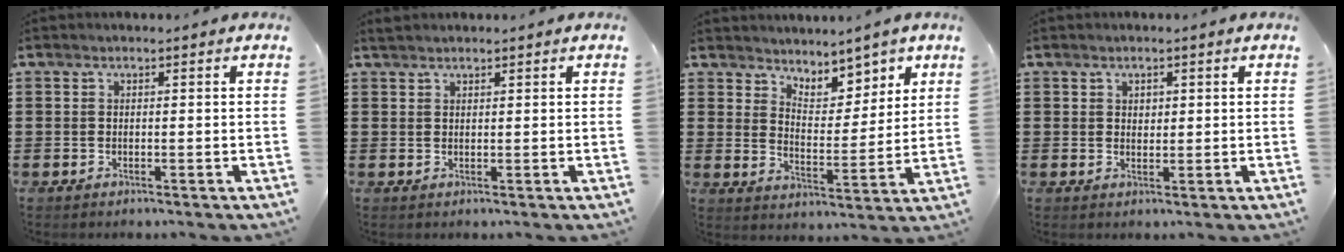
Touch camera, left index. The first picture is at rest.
{"total": 1.1, "force": [1.0, 0.2, 0.2], "torque": [-0.007, 0.001, 0.020]}
{"total": 5.1, "force": [4.4, 2.3, 0.9], "torque": [-0.029, -0.030, 0.072]}
{"total": 1.3, "force": [0.8, 0.9, 0.4], "torque": [-0.002, 0.002, 0.014]}